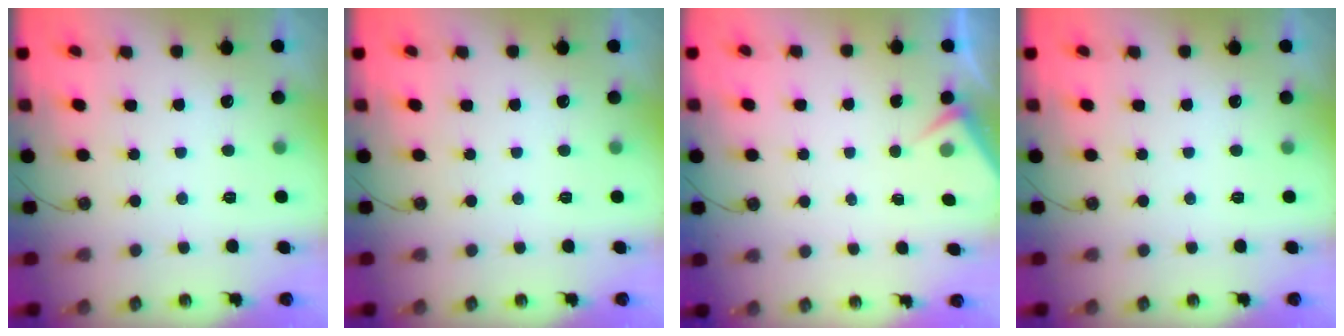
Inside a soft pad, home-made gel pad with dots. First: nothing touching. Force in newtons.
{"total": 0.0}
{"total": 3.2, "press": 3.1, "slide": 0.5}
{"total": 0.0}